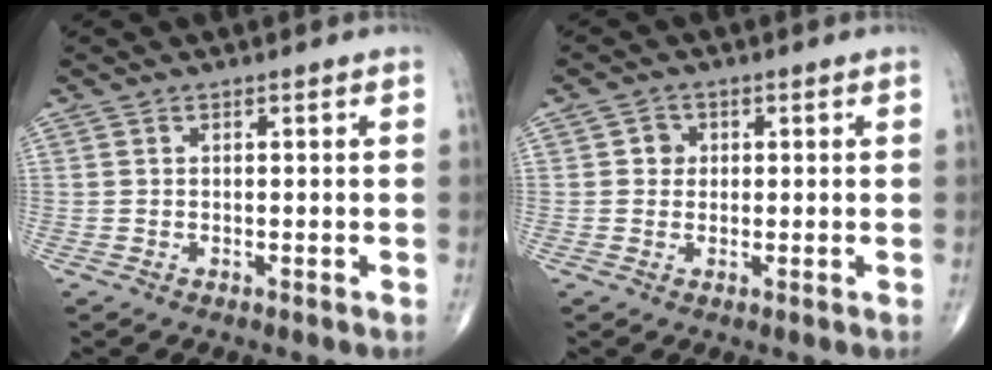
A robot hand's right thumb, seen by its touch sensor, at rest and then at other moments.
{"total": 2.3, "force": [0.3, 2.2, 0.8], "torque": [0.003, 0.004, 0.001]}